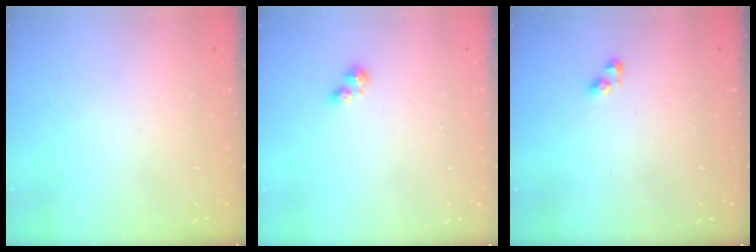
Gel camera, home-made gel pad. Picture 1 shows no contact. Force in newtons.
{"total": 2.5, "press": 2.5, "slide": 0.4}
{"total": 3.4, "press": 3.4, "slide": 0.1}